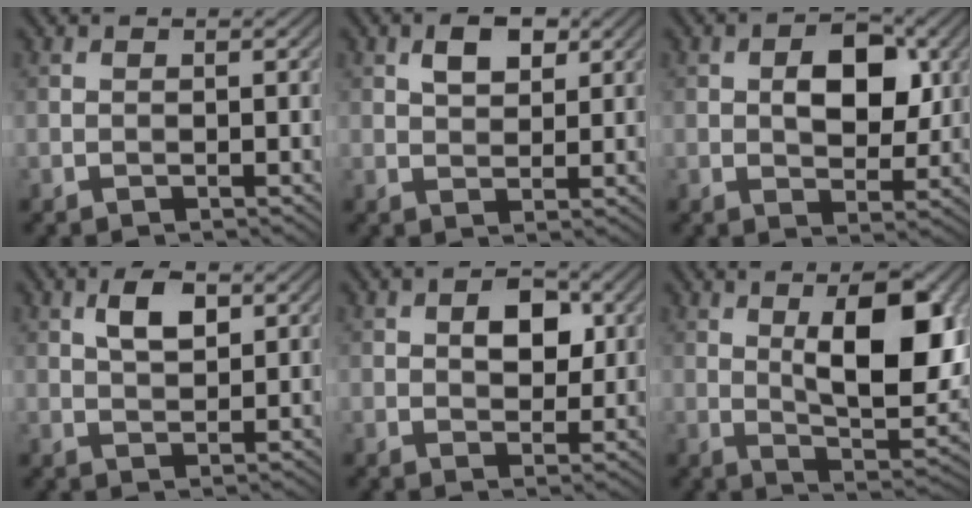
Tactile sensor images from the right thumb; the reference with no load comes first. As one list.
[{"total": 3.9, "force": [1.7, 2.2, 2.7], "torque": [-0.051, 0.002, 0.030]}, {"total": 6.7, "force": [1.2, 4.1, 5.2], "torque": [-0.077, 0.001, 0.015]}, {"total": 4.1, "force": [1.8, 1.9, 3.1], "torque": [-0.065, 0.004, 0.034]}, {"total": 4.6, "force": [1.1, 3.0, 3.4], "torque": [-0.053, 0.001, 0.012]}, {"total": 13.2, "force": [3.6, 5.3, 11.5], "torque": [-0.176, -0.008, 0.054]}]